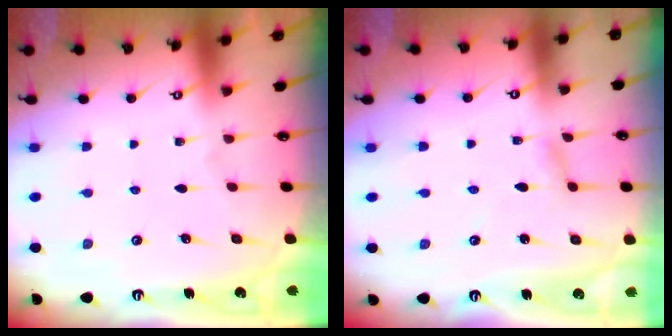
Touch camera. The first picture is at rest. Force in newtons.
{"total": 2.4, "press": 2.4, "slide": 0.1}